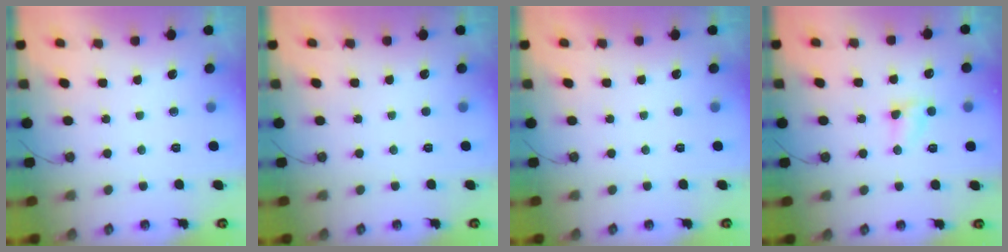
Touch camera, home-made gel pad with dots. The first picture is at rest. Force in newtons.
{"total": 0.0}
{"total": 0.0}
{"total": 3.9, "press": 3.9, "slide": 0.4}